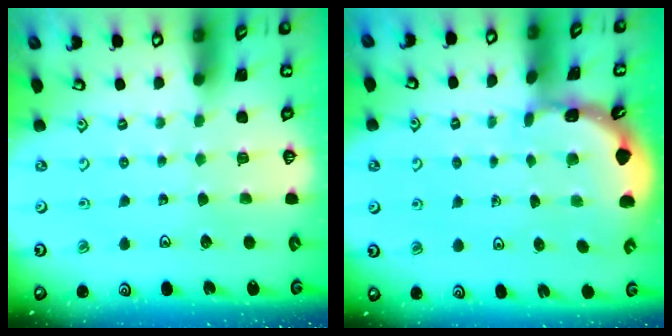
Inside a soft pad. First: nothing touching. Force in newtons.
{"total": 1.6, "press": 1.6, "slide": 0.2}